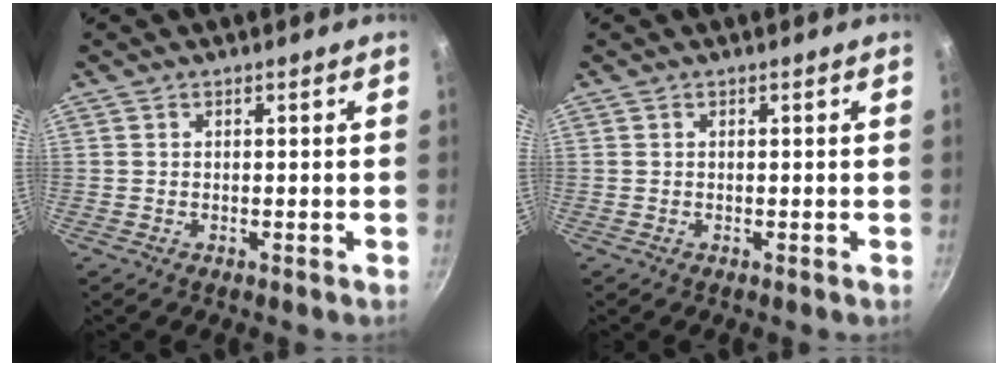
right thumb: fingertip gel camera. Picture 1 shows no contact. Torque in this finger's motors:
{"motor_torque": [0.00, 0.00, -0.03, -0.03, 0.00]}